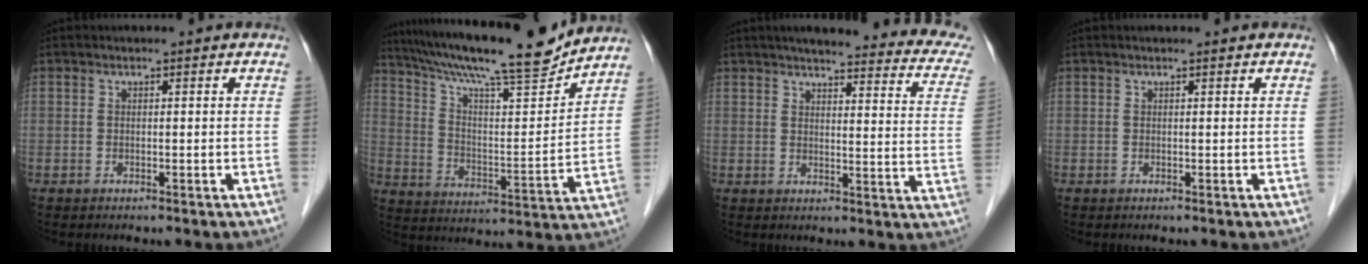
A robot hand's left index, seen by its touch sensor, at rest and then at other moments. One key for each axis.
{"total": 19.9, "fx": 17.6, "fy": 1.0, "fz": 9.2, "tx": -0.162, "ty": -0.005, "tz": 0.276}
{"total": 21.4, "fx": 18.7, "fy": 3.0, "fz": 10.0, "tx": -0.108, "ty": -0.022, "tz": 0.200}
{"total": 0.6, "fx": 0.5, "fy": 0.0, "fz": 0.3, "tx": -0.006, "ty": 0.006, "tz": 0.009}